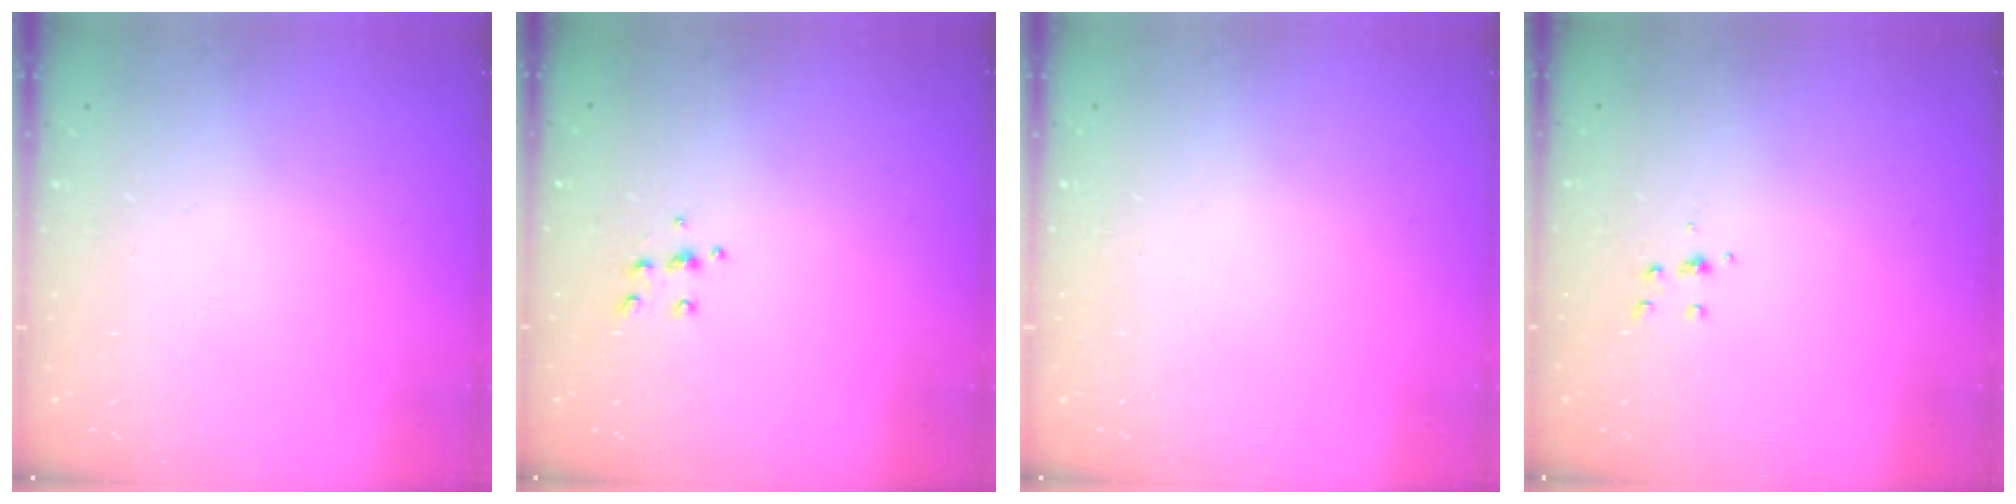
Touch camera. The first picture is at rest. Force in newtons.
{"total": 5.3, "press": 5.2, "slide": 0.5}
{"total": 0.0}
{"total": 3.3, "press": 3.3, "slide": 0.4}